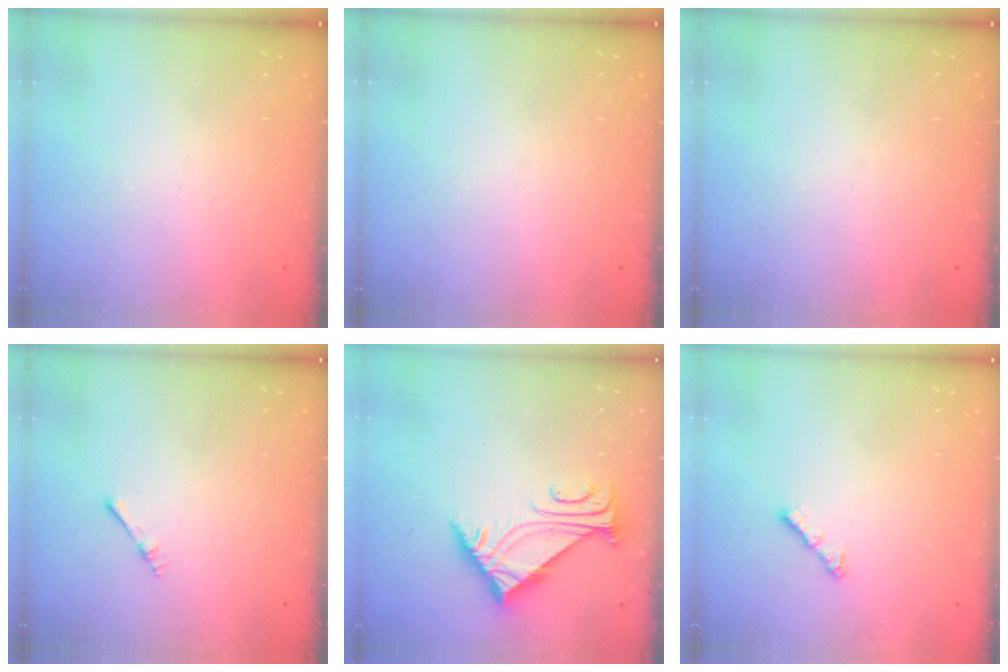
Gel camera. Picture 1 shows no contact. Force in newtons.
{"total": 0.0}
{"total": 0.0}
{"total": 2.2, "press": 2.2, "slide": 0.3}
{"total": 5.5, "press": 5.4, "slide": 0.8}
{"total": 3.0, "press": 2.9, "slide": 0.6}